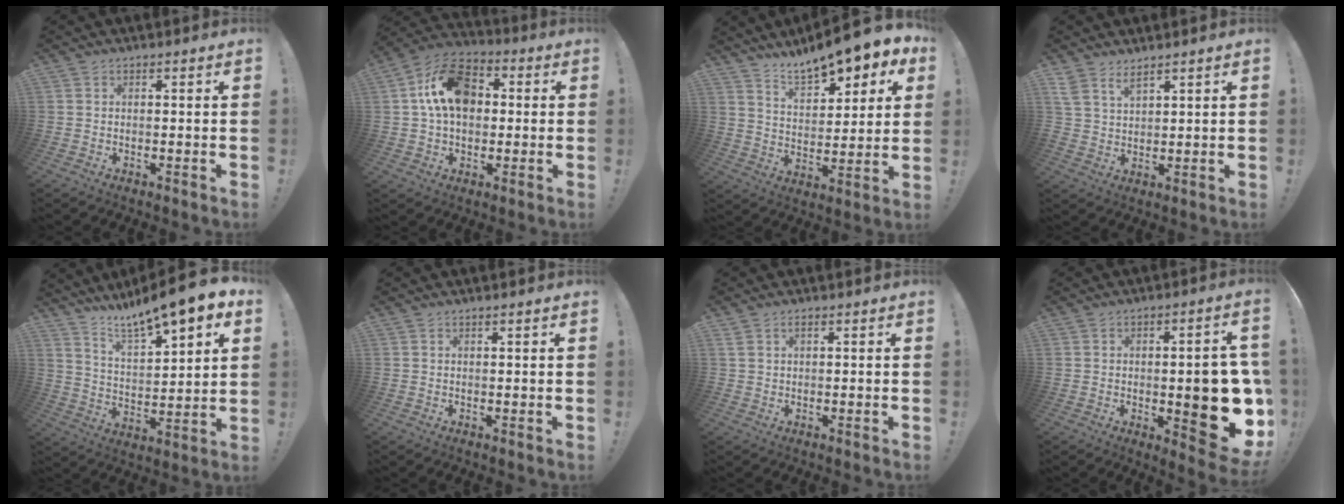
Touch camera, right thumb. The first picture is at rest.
{"total": 16.4, "force": [3.3, 11.4, 11.3], "torque": [-0.176, 0.012, 0.064]}
{"total": 11.9, "force": [10.3, 3.4, 4.9], "torque": [-0.084, -0.084, 0.177]}
{"total": 5.2, "force": [4.0, 2.3, 2.5], "torque": [-0.049, -0.016, 0.077]}
{"total": 12.1, "force": [10.6, 1.6, 5.7], "torque": [-0.115, -0.089, 0.176]}
{"total": 0.8, "force": [0.4, -0.2, 0.6], "torque": [-0.007, -0.001, 0.006]}
{"total": 1.7, "force": [0.8, 1.1, 1.0], "torque": [-0.020, 0.002, 0.016]}
{"total": 17.5, "force": [-2.2, 6.0, 16.3], "torque": [-0.183, -0.009, -0.018]}